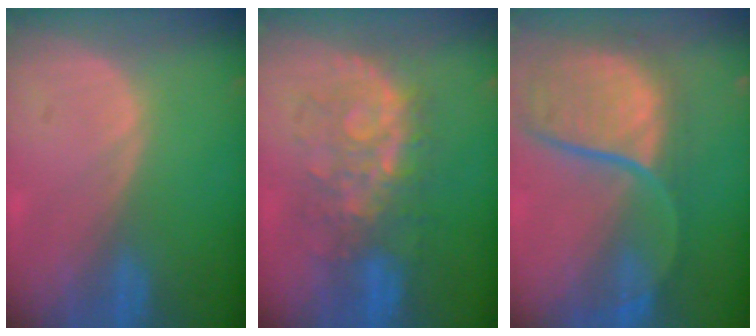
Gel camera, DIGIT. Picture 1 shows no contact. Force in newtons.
{"total": 8.3, "press": 8.3, "slide": 0.9}
{"total": 12.0, "press": 9.8, "slide": 6.9}